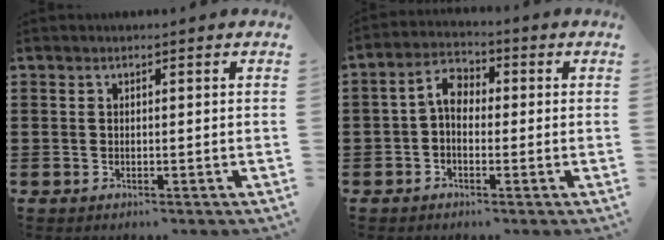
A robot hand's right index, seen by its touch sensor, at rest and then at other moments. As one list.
[{"total": 4.7, "force": [-0.4, 3.0, 3.6], "torque": [-0.085, 0.009, -0.014]}]